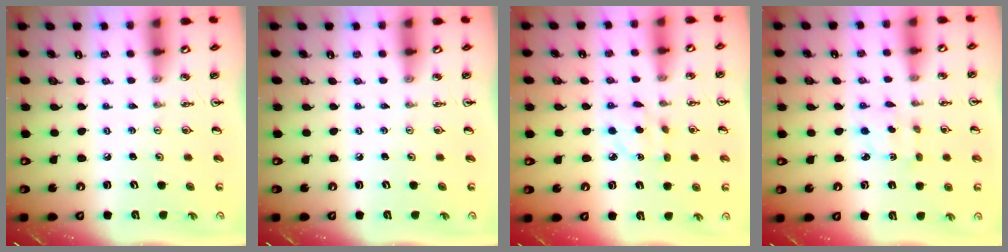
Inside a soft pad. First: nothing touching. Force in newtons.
{"total": 0.0}
{"total": 4.0, "press": 4.0, "slide": 0.4}
{"total": 2.2, "press": 2.2, "slide": 0.4}